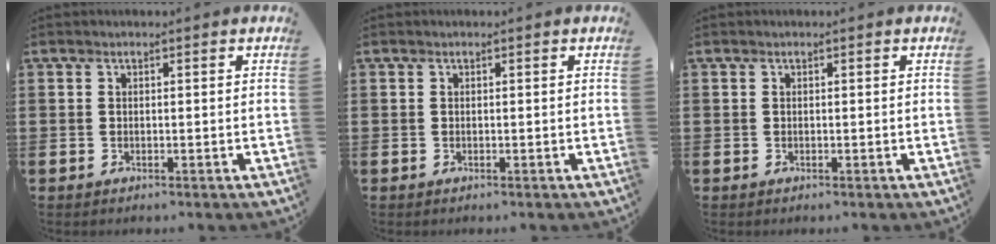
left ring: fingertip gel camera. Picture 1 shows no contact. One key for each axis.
{"total": 0.0}
{"total": 0.0}